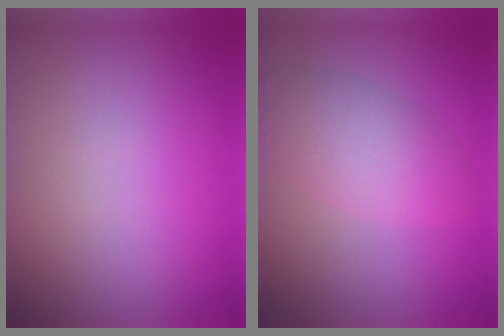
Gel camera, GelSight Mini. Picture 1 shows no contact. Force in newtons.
{"total": 4.1, "press": 4.1, "slide": 0.0}